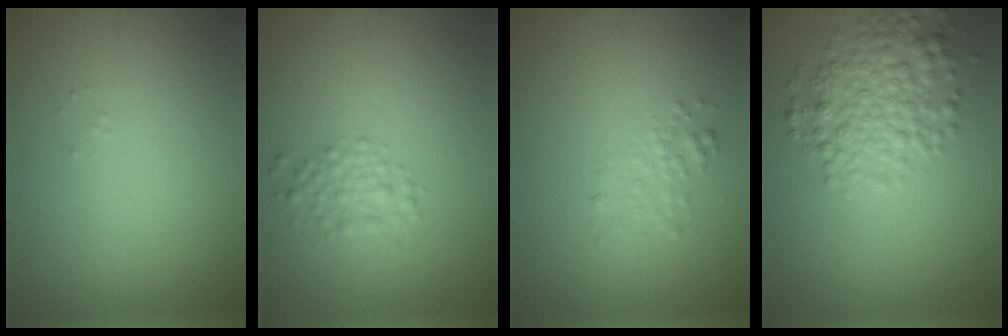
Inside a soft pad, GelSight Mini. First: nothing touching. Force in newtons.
{"total": 2.1, "press": 2.1, "slide": 0.1}
{"total": 1.5, "press": 1.5, "slide": 0.0}
{"total": 4.8, "press": 4.8, "slide": 0.1}